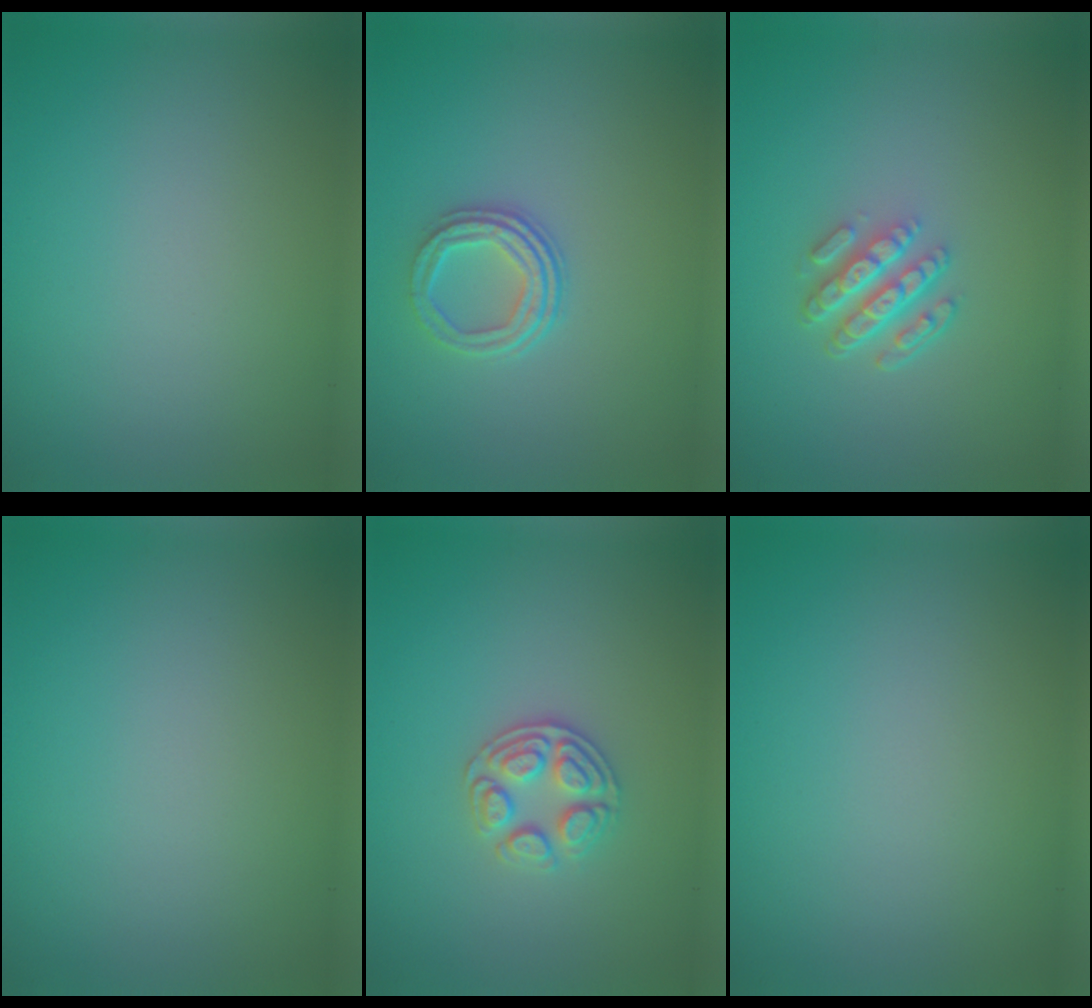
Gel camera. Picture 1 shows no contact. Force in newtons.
{"total": 3.2, "press": 2.5, "slide": 2.0}
{"total": 4.3, "press": 3.1, "slide": 3.0}
{"total": 0.0}
{"total": 2.9, "press": 2.7, "slide": 1.0}
{"total": 0.0}